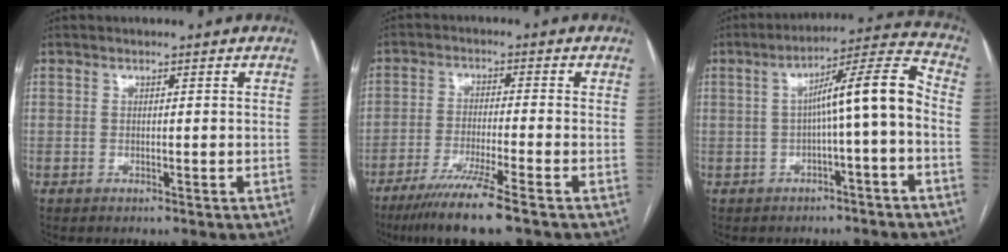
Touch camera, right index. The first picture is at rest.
{"total": 9.3, "force": [-6.5, -0.6, 6.6], "torque": [-0.114, -0.028, -0.115]}
{"total": 10.2, "force": [-1.1, 0.3, 10.1], "torque": [-0.153, 0.034, -0.018]}